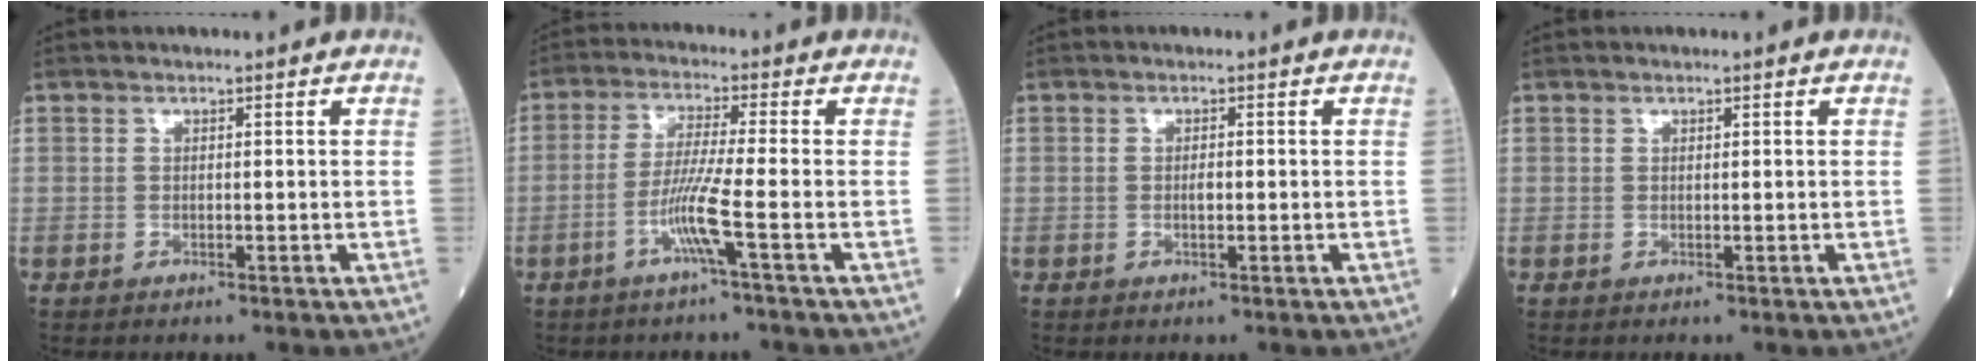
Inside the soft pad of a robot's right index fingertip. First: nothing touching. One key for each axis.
{"total": 6.1, "fx": -2.4, "fy": -1.2, "fz": 5.5, "tx": -0.112, "ty": -0.008, "tz": -0.053}
{"total": 1.3, "fx": -0.1, "fy": 0.5, "fz": 1.2, "tx": -0.025, "ty": 0.000, "tz": -0.002}
{"total": 0.0}